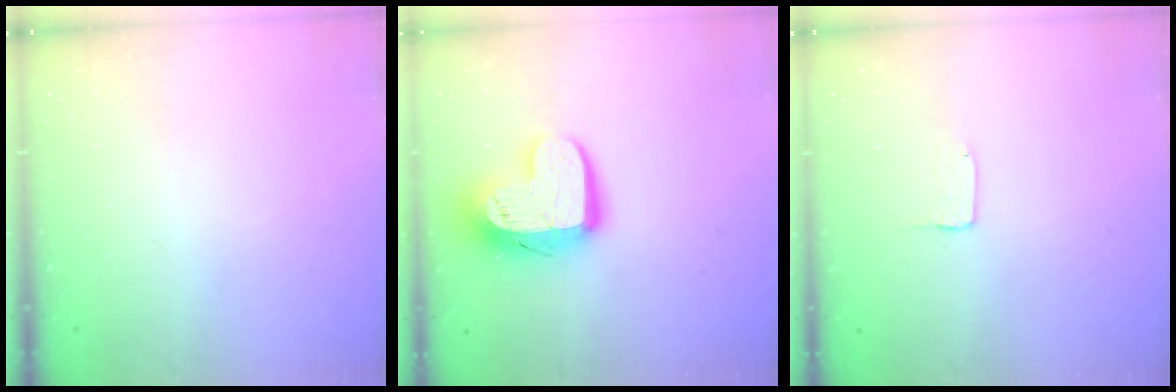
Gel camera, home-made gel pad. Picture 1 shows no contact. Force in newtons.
{"total": 14.3, "press": 14.3, "slide": 1.2}
{"total": 1.3, "press": 1.2, "slide": 0.1}